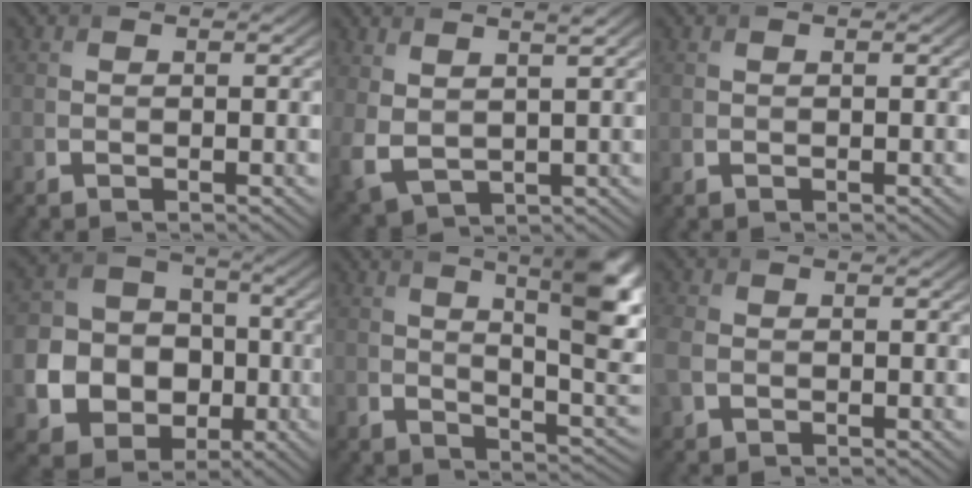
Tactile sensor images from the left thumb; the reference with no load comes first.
{"total": 4.9, "force": [2.7, 1.8, 3.7], "torque": [-0.101, -0.005, 0.060]}
{"total": 0.0}
{"total": 13.1, "force": [-3.0, 11.5, 5.5], "torque": [-0.156, -0.038, -0.076]}
{"total": 11.6, "force": [4.1, 3.9, 10.1], "torque": [-0.154, 0.003, 0.061]}
{"total": 4.0, "force": [-0.7, 3.1, 2.5], "torque": [-0.083, -0.008, -0.016]}